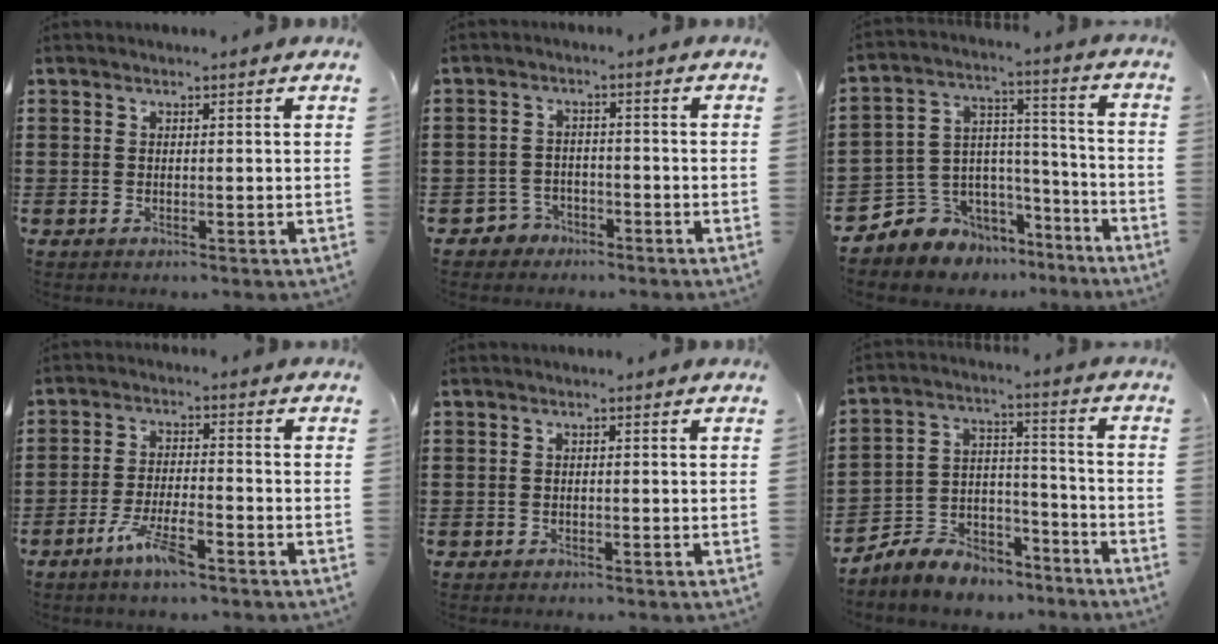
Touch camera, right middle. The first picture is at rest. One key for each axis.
{"total": 2.3, "fx": -2.0, "fy": 1.2, "fz": 0.0, "tx": -0.008, "ty": 0.003, "tz": -0.044}
{"total": 6.7, "fx": -4.5, "fy": 4.7, "fz": -1.2, "tx": -0.014, "ty": -0.007, "tz": -0.089}
{"total": 6.6, "fx": -4.1, "fy": 1.4, "fz": 4.9, "tx": -0.112, "ty": -0.007, "tz": -0.079}
{"total": 0.8, "fx": -0.7, "fy": 0.5, "fz": 0.0, "tx": 0.000, "ty": 0.003, "tz": -0.016}
{"total": 6.2, "fx": -5.9, "fy": 2.0, "fz": -0.2, "tx": -0.001, "ty": 0.012, "tz": -0.119}